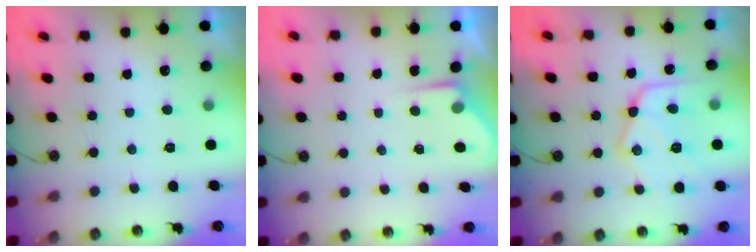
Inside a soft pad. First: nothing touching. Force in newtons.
{"total": 2.8, "press": 2.8, "slide": 0.4}
{"total": 18.8, "press": 18.8, "slide": 1.7}